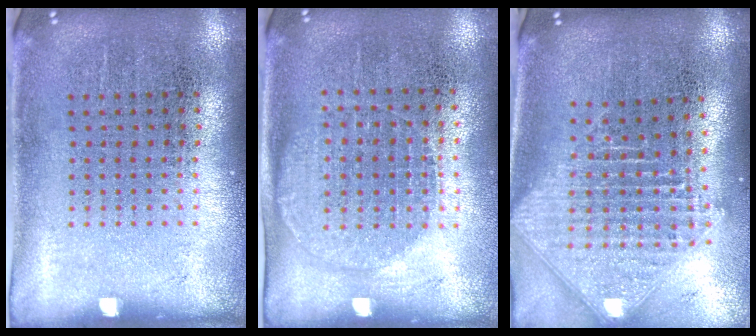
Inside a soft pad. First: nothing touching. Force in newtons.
{"total": 1.1, "press": 1.0, "slide": 0.5}
{"total": 2.5, "press": 1.9, "slide": 1.6}